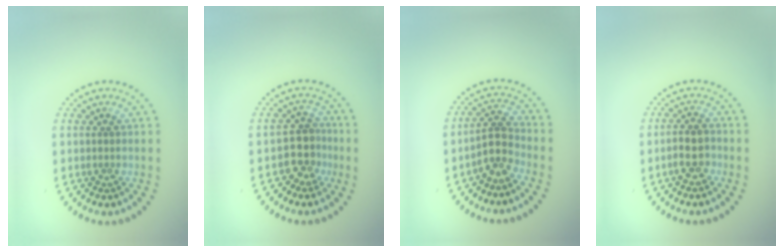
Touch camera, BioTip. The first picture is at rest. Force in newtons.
{"total": 2.8, "press": 2.3, "slide": 1.5}
{"total": 2.5, "press": 2.0, "slide": 1.4}
{"total": 2.5, "press": 2.3, "slide": 0.9}